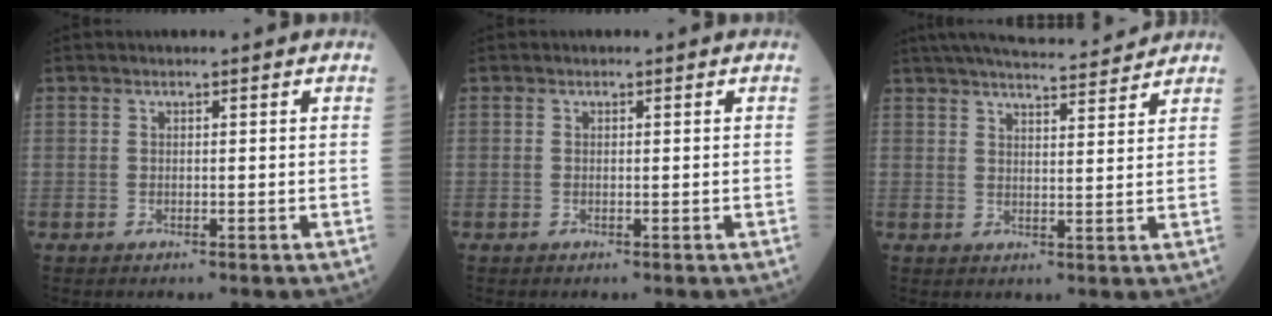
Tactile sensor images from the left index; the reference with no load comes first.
{"total": 0.0}
{"total": 13.4, "force": [12.2, 1.3, 5.3], "torque": [-0.088, 0.013, 0.173]}